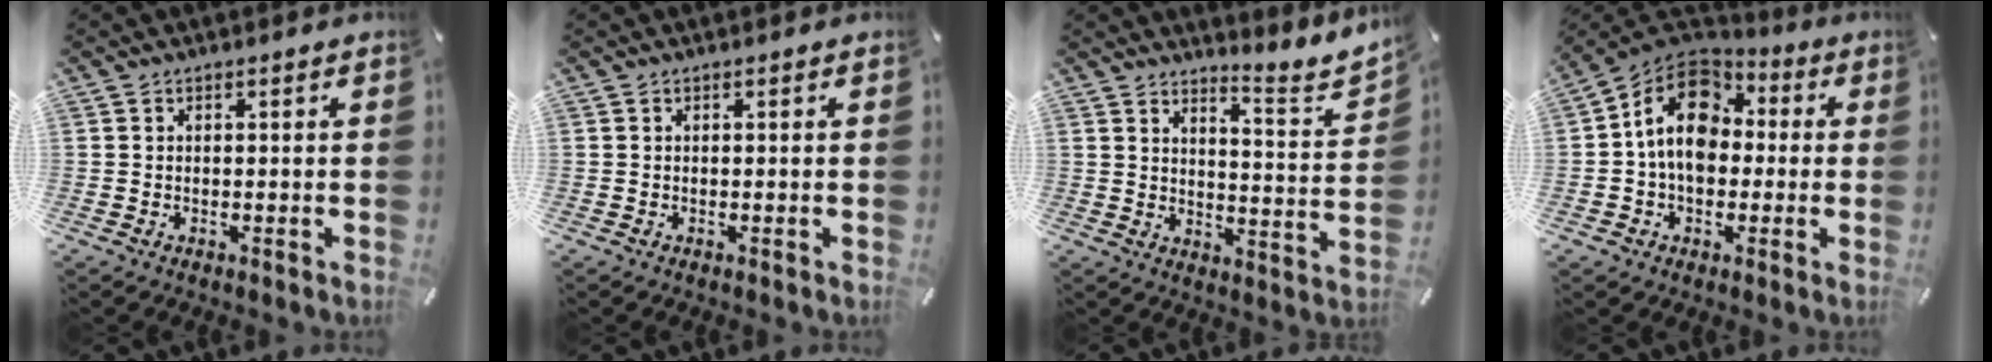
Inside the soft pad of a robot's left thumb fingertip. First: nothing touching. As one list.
[{"total": 0.0}, {"total": 6.2, "force": [5.8, 1.3, 2.1], "torque": [-0.029, -0.070, 0.091]}, {"total": 13.7, "force": [0.5, 10.7, 8.5], "torque": [-0.161, 0.014, 0.009]}]